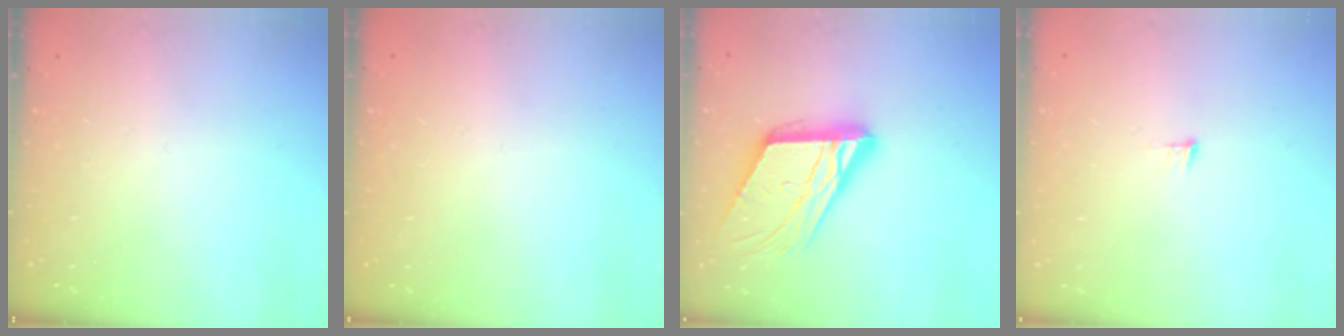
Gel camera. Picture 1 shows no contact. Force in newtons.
{"total": 1.6, "press": 1.6, "slide": 0.1}
{"total": 18.4, "press": 18.1, "slide": 2.9}
{"total": 5.2, "press": 5.0, "slide": 1.3}